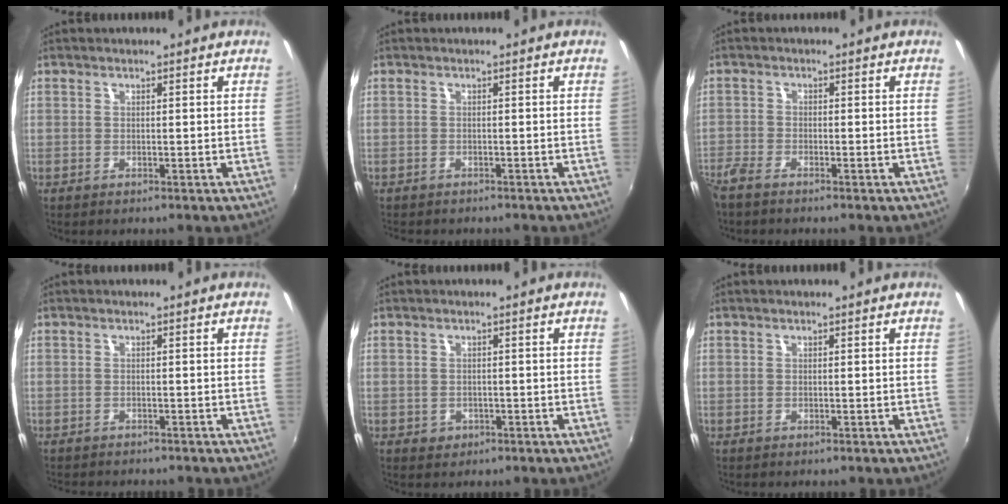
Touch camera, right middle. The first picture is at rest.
{"total": 2.0, "force": [-1.8, 0.8, 0.4], "torque": [-0.015, -0.009, -0.026]}
{"total": 3.6, "force": [-3.2, 0.8, 1.5], "torque": [-0.046, -0.013, -0.065]}
{"total": 2.8, "force": [-2.6, 0.6, 0.7], "torque": [-0.022, -0.015, -0.040]}
{"total": 2.0, "force": [-0.7, 1.8, 0.6], "torque": [-0.014, -0.003, -0.007]}
{"total": 0.0}